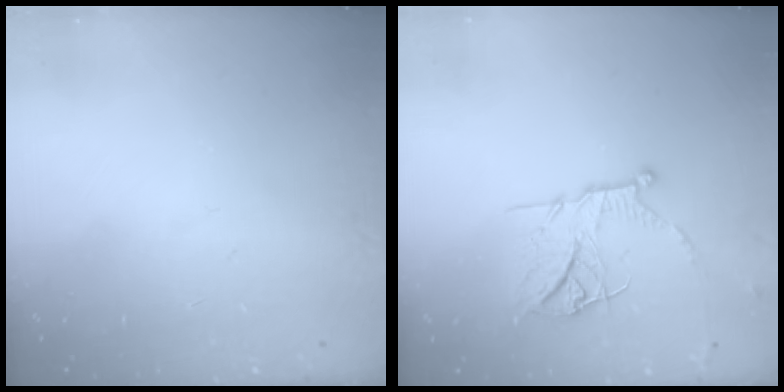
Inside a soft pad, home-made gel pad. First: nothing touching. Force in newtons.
{"total": 12.8, "press": 12.8, "slide": 1.1}